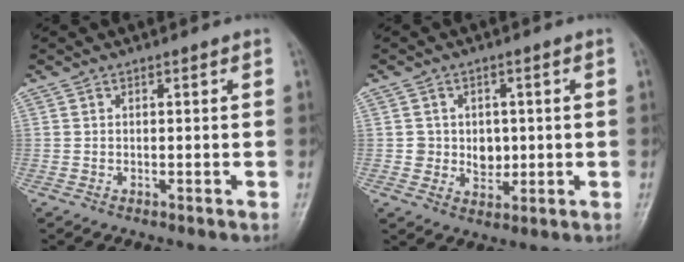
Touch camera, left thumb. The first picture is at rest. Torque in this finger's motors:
{"motor_torque": [0.01, 0.13, 0.26, -0.09, 0.00]}